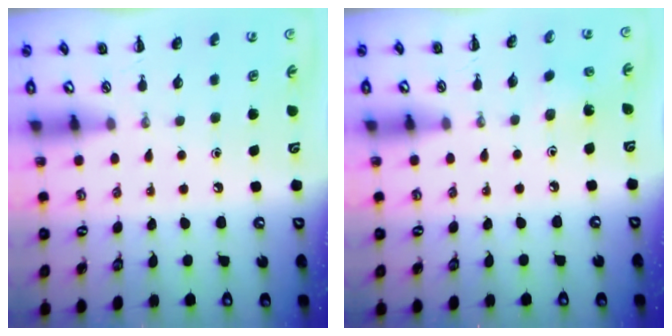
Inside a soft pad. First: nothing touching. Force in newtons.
{"total": 1.8, "press": 1.7, "slide": 0.6}